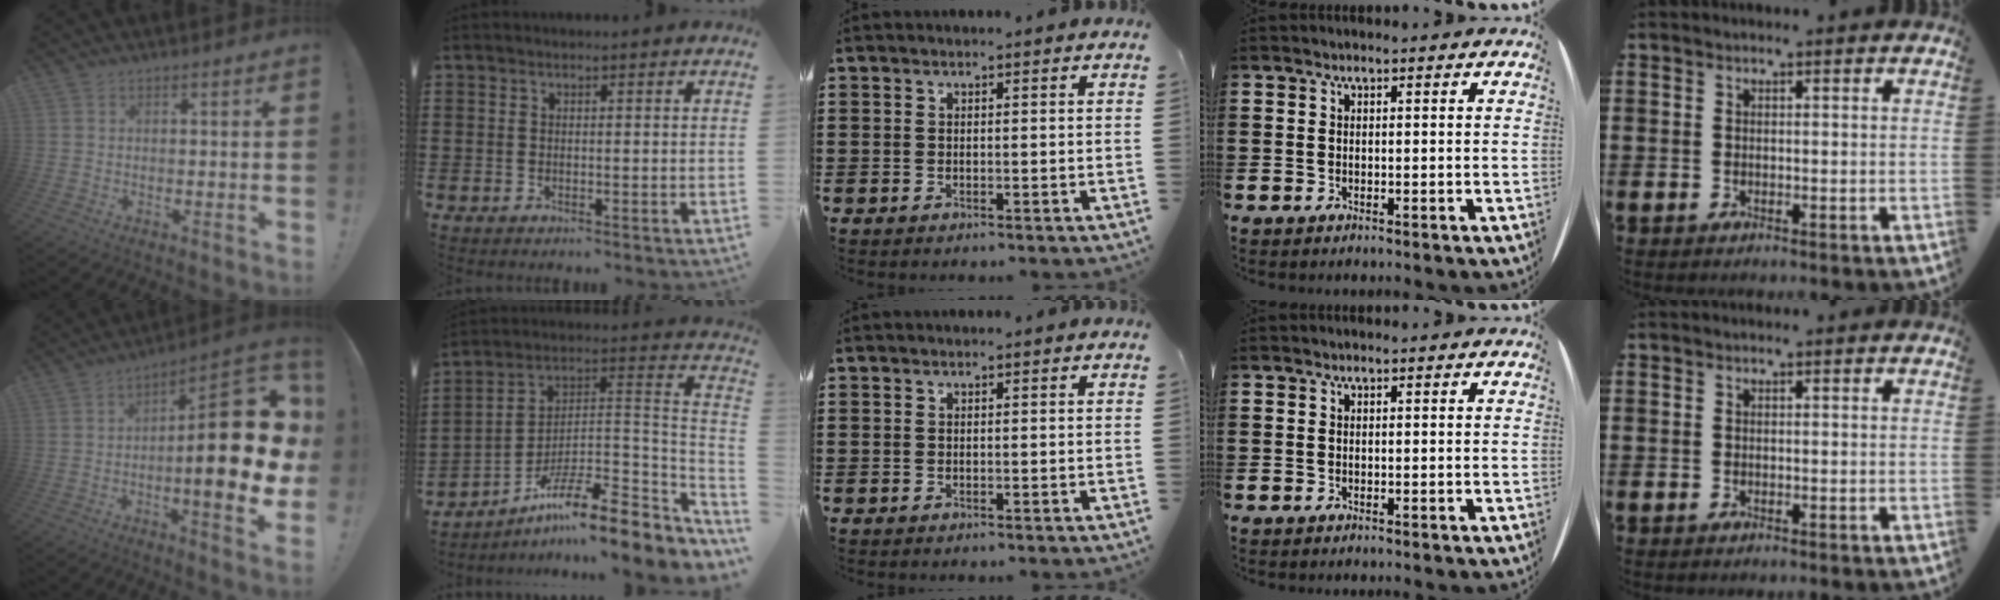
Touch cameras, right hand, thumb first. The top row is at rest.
{"thumb": {"total": 24.0, "force": [-1.3, 7.7, 22.7], "torque": [-0.309, 0.016, -0.021]}, "index": {"total": 12.3, "force": [-8.8, 2.1, 8.4], "torque": [-0.138, 0.011, -0.166]}}